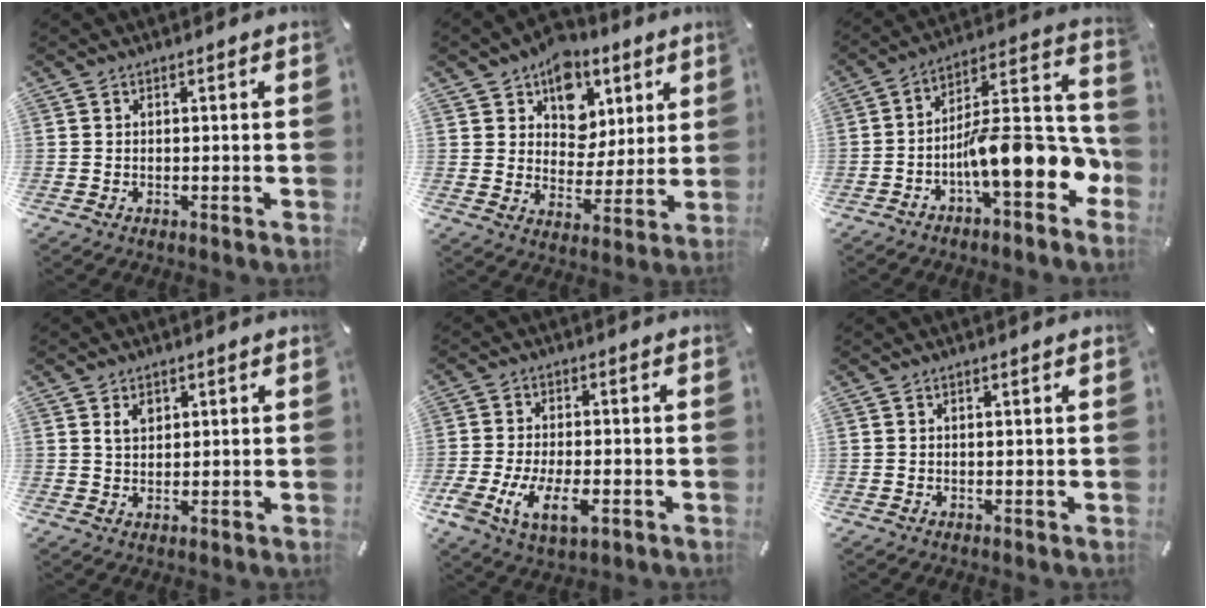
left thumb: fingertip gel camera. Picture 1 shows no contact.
{"total": 11.6, "force": [6.2, 9.2, 3.3], "torque": [-0.055, -0.047, 0.118]}
{"total": 17.0, "force": [-5.8, 5.8, 14.8], "torque": [-0.220, -0.004, -0.090]}
{"total": 3.0, "force": [1.5, 2.3, 1.2], "torque": [-0.019, 0.001, 0.026]}
{"total": 9.7, "force": [-3.5, 4.9, 7.5], "torque": [-0.168, -0.004, -0.064]}
{"total": 0.6, "force": [0.3, 0.1, 0.5], "torque": [-0.008, 0.000, 0.005]}